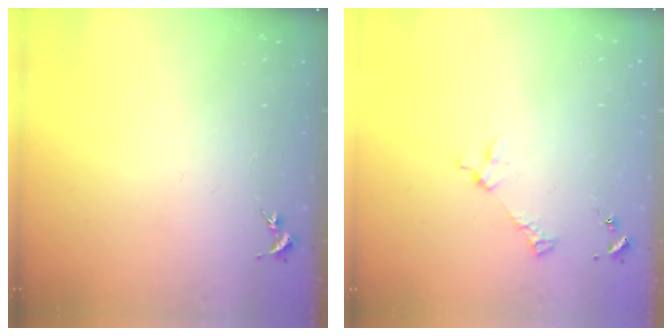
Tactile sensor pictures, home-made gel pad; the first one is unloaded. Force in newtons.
{"total": 2.6, "press": 2.6, "slide": 0.3}